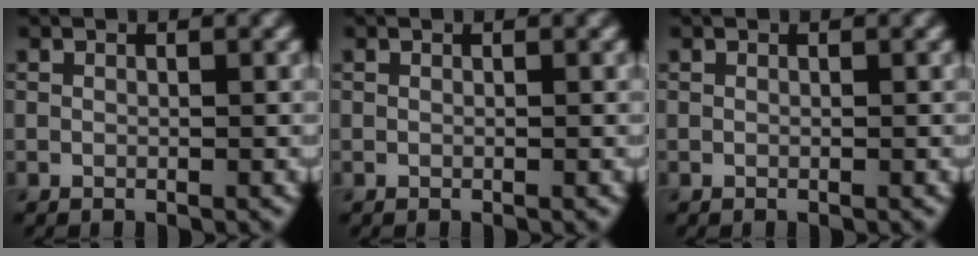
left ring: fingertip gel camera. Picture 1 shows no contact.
{"total": 0.0}
{"total": 0.0}